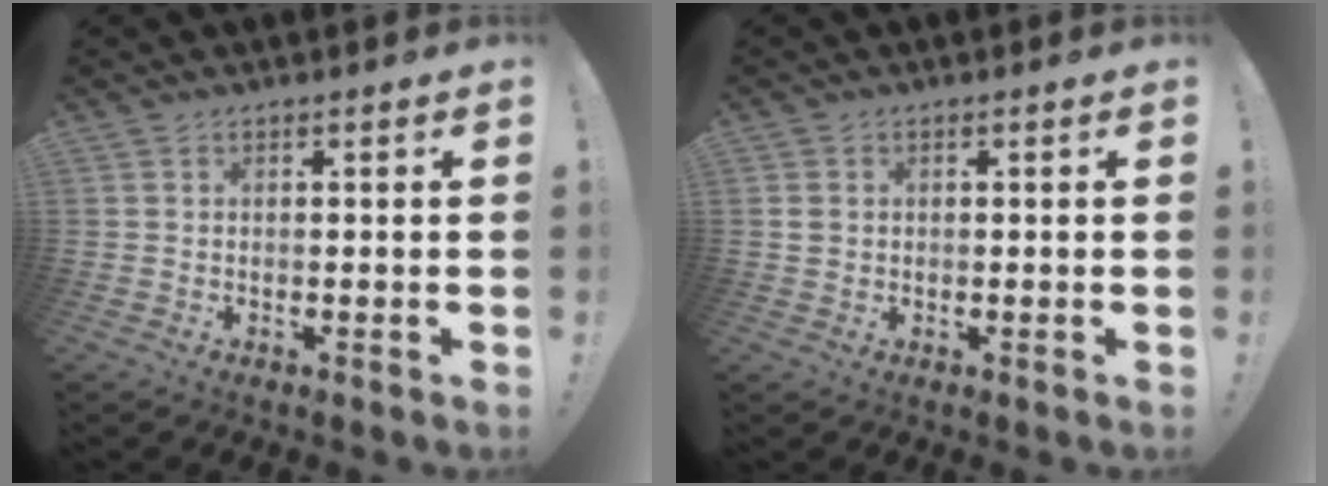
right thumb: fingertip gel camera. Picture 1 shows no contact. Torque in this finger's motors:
{"motor_torque": [-0.08, 0.11, -0.08, 0.15, 0.00]}